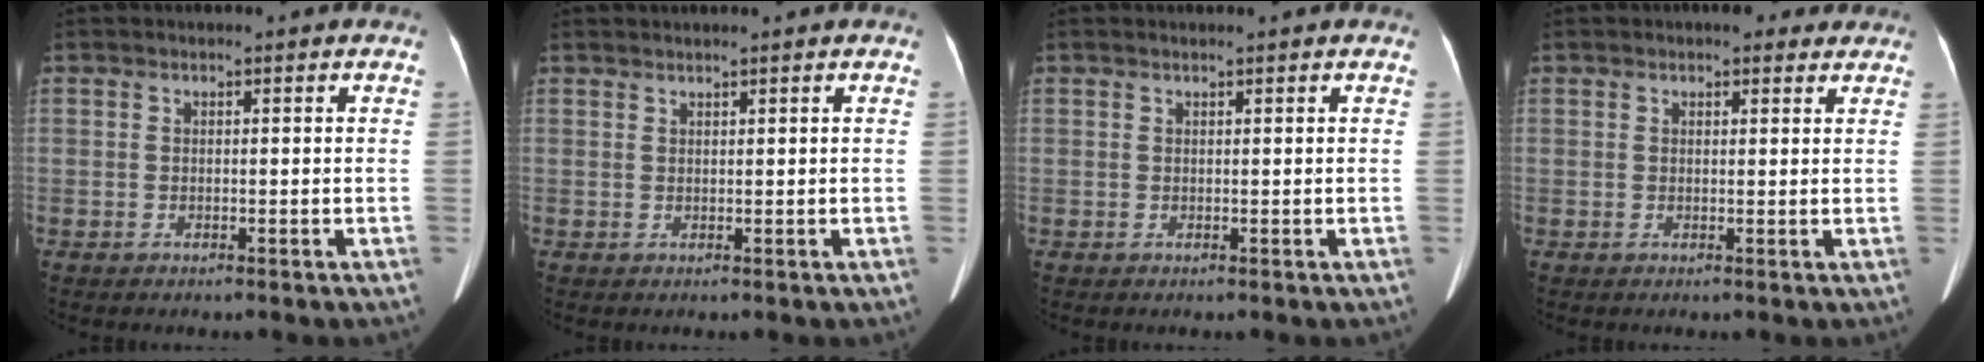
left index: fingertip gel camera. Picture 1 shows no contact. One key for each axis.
{"total": 2.0, "fx": 1.9, "fy": -0.2, "fz": 0.7, "tx": -0.009, "ty": 0.021, "tz": 0.033}
{"total": 1.7, "fx": 1.5, "fy": -0.2, "fz": 0.7, "tx": -0.010, "ty": 0.014, "tz": 0.023}
{"total": 4.0, "fx": 3.1, "fy": 1.7, "fz": 1.8, "tx": -0.015, "ty": 0.015, "tz": 0.038}